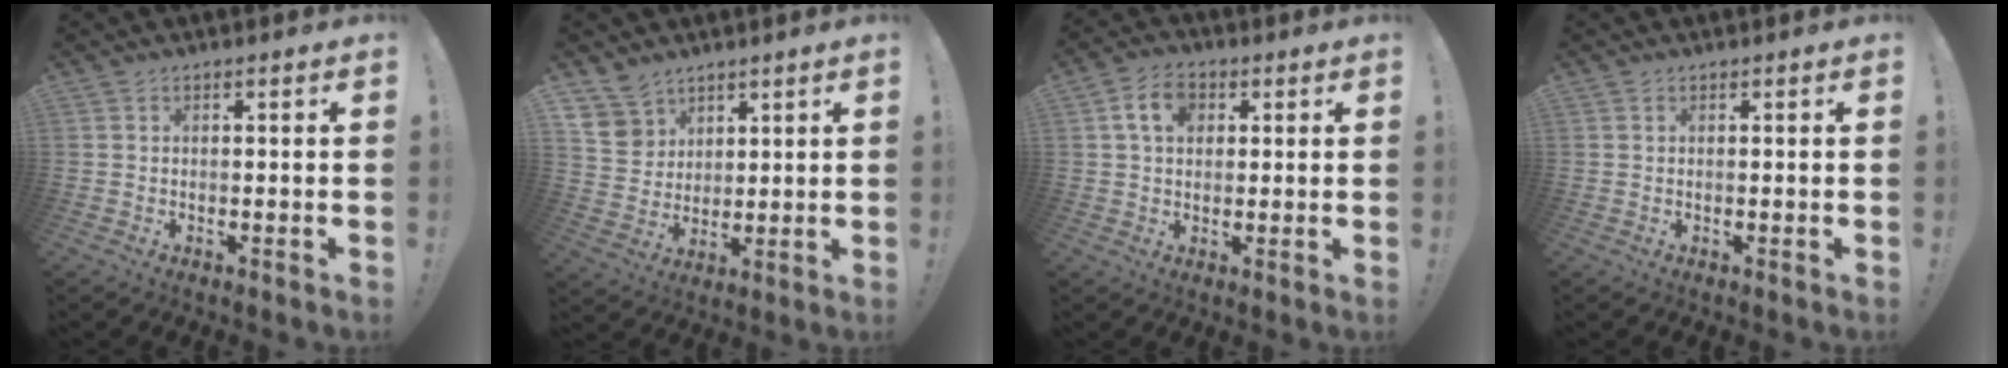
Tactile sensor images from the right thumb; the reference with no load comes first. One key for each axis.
{"total": 8.6, "fx": 6.1, "fy": 6.0, "fz": 1.0, "tx": -0.020, "ty": -0.043, "tz": 0.125}
{"total": 8.3, "fx": 2.5, "fy": 5.9, "fz": 5.3, "tx": -0.088, "ty": 0.011, "tz": 0.048}
{"total": 0.0}